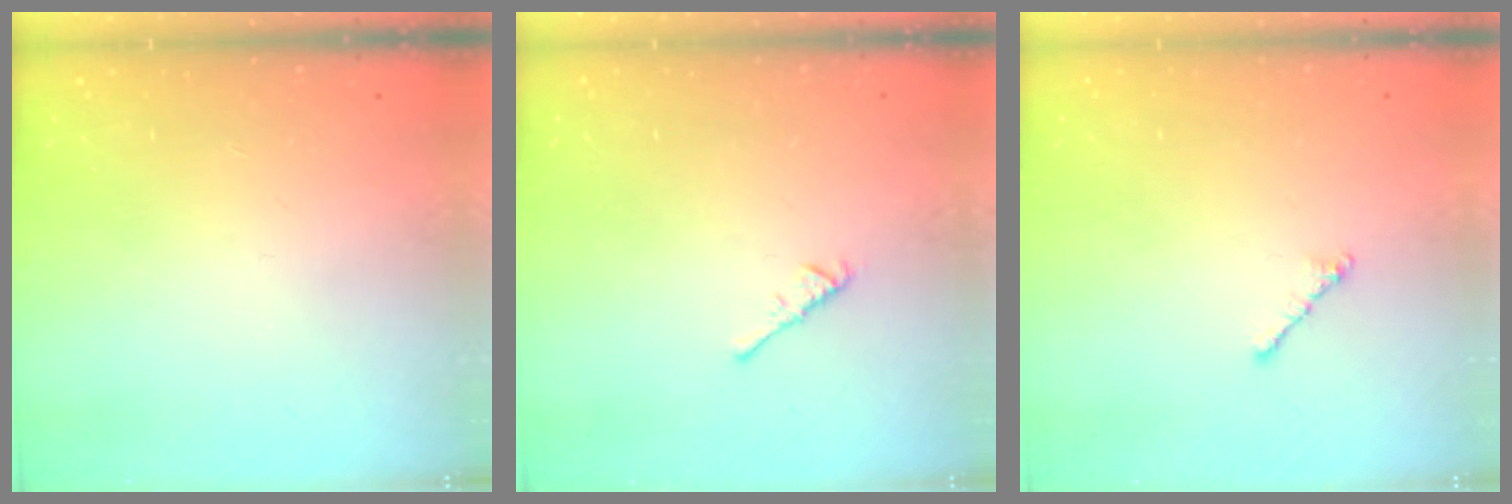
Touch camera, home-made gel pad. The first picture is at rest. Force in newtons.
{"total": 2.4, "press": 2.3, "slide": 0.6}
{"total": 1.8, "press": 1.7, "slide": 0.6}